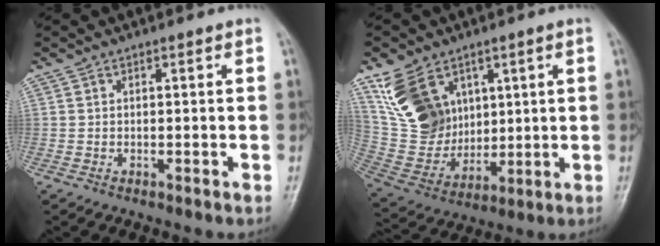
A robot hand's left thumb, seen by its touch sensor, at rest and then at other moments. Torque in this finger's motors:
{"motor_torque": [0.38, 0.41, 0.16, -0.15, 0.04]}